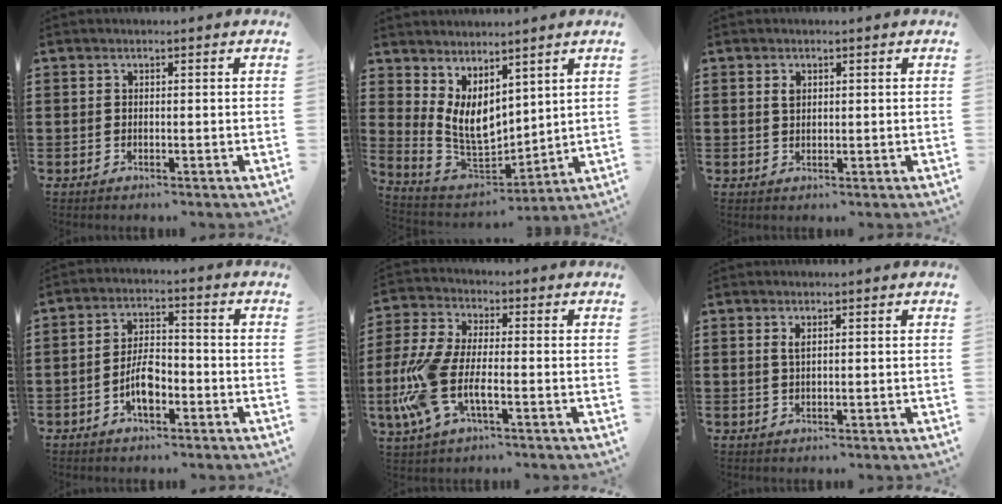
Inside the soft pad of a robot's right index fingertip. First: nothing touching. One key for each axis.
{"total": 6.7, "fx": 3.0, "fy": 4.2, "fz": 4.3, "tx": -0.118, "ty": -0.023, "tz": 0.056}
{"total": 1.4, "fx": 0.6, "fy": 0.8, "fz": 1.0, "tx": -0.021, "ty": 0.005, "tz": 0.010}
{"total": 5.6, "fx": -2.3, "fy": 2.6, "fz": 4.4, "tx": -0.096, "ty": 0.003, "tz": -0.047}
{"total": 9.5, "fx": -2.6, "fy": 4.3, "fz": 8.1, "tx": -0.207, "ty": -0.014, "tz": -0.054}
{"total": 1.3, "fx": 0.5, "fy": 0.3, "fz": 1.1, "tx": -0.023, "ty": 0.003, "tz": 0.008}